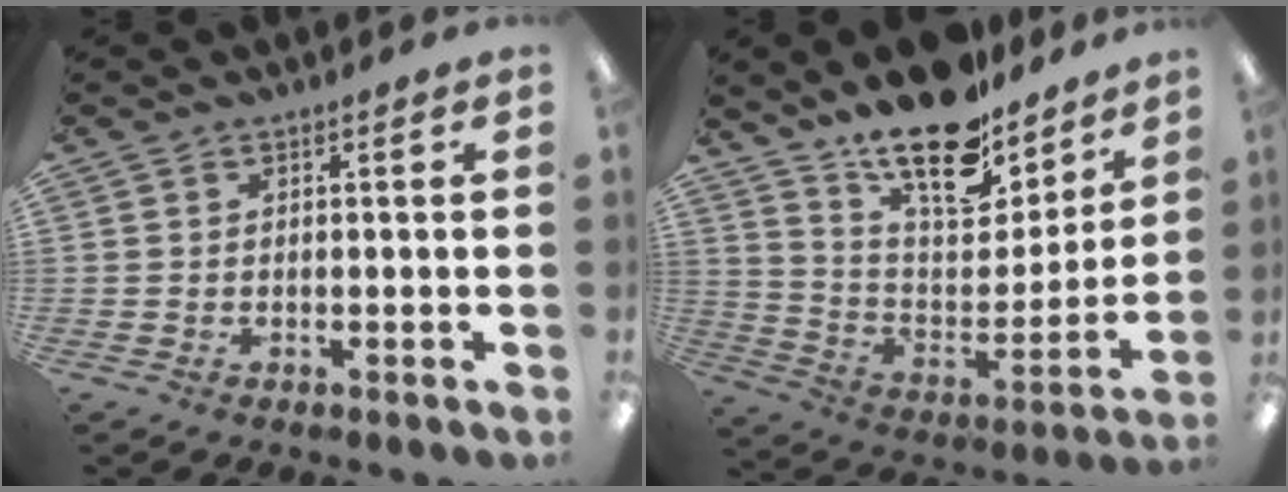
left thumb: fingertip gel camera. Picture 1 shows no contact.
{"total": 20.3, "force": [16.2, 7.8, 9.5], "torque": [-0.159, -0.114, 0.285]}